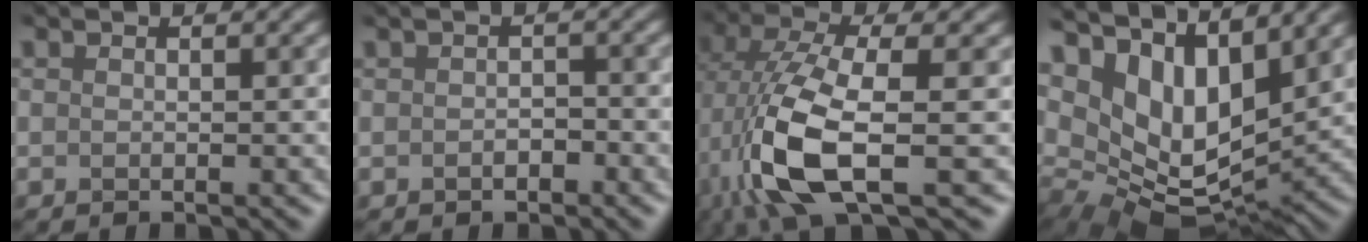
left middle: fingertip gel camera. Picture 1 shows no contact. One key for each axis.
{"total": 0.8, "fx": -0.7, "fy": 0.3, "fz": 0.3, "tx": -0.013, "ty": -0.004, "tz": -0.012}
{"total": 8.8, "fx": -1.5, "fy": 3.0, "fz": 8.1, "tx": -0.193, "ty": -0.003, "tz": -0.034}
{"total": 9.2, "fx": 5.4, "fy": 4.6, "fz": 5.9, "tx": -0.113, "ty": 0.003, "tz": 0.102}